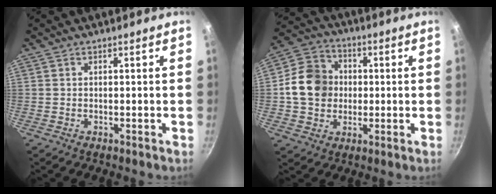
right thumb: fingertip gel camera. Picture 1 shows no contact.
{"total": 12.4, "force": [0.2, 10.7, 6.2], "torque": [-0.085, 0.018, -0.008]}